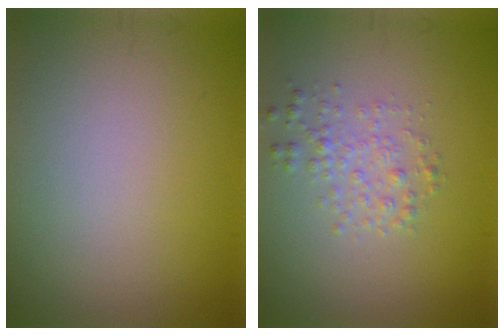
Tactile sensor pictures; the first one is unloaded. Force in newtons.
{"total": 1.9, "press": 1.9, "slide": 0.0}